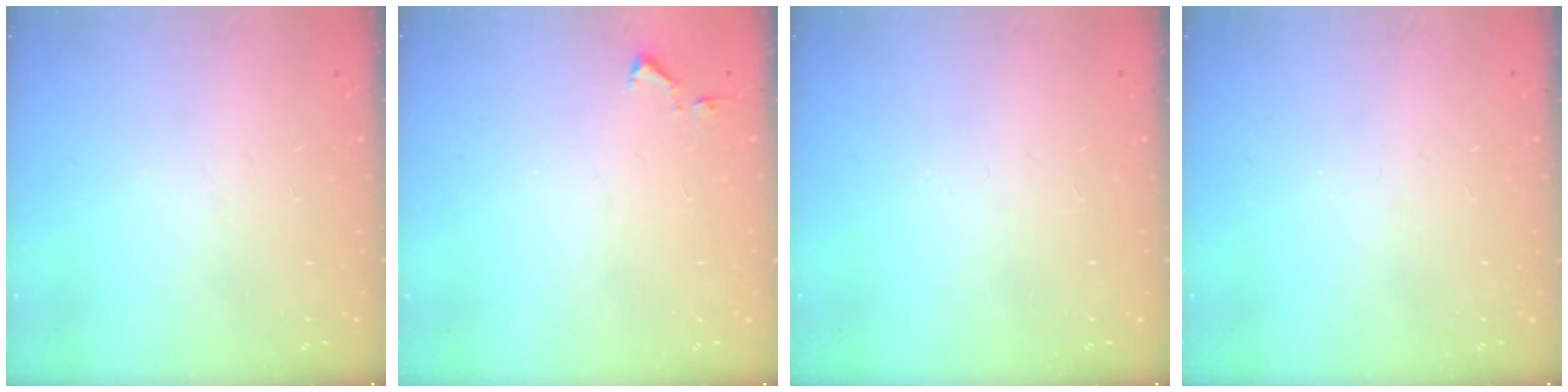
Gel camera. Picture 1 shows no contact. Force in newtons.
{"total": 3.1, "press": 3.1, "slide": 0.6}
{"total": 0.0}
{"total": 0.0}